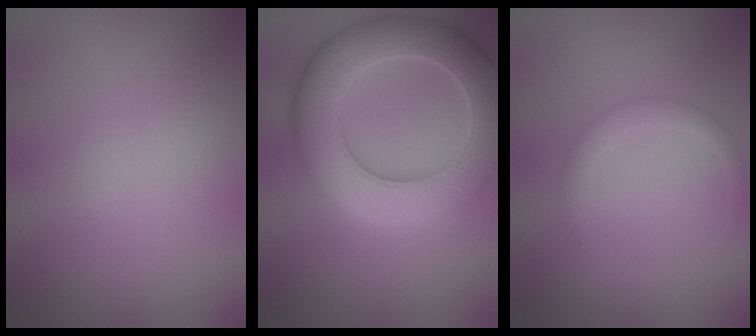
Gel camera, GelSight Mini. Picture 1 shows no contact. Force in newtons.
{"total": 9.2, "press": 9.2, "slide": 0.6}
{"total": 1.6, "press": 1.6, "slide": 0.1}